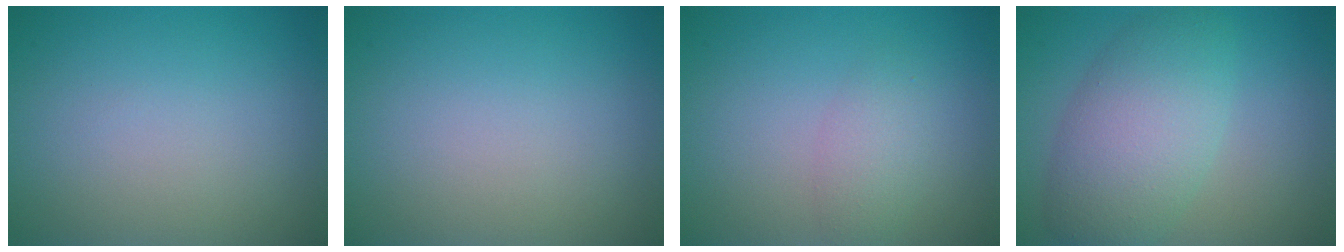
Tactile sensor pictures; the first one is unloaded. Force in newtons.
{"total": 0.0}
{"total": 2.0, "press": 2.0, "slide": 0.1}
{"total": 6.6, "press": 6.6, "slide": 0.2}